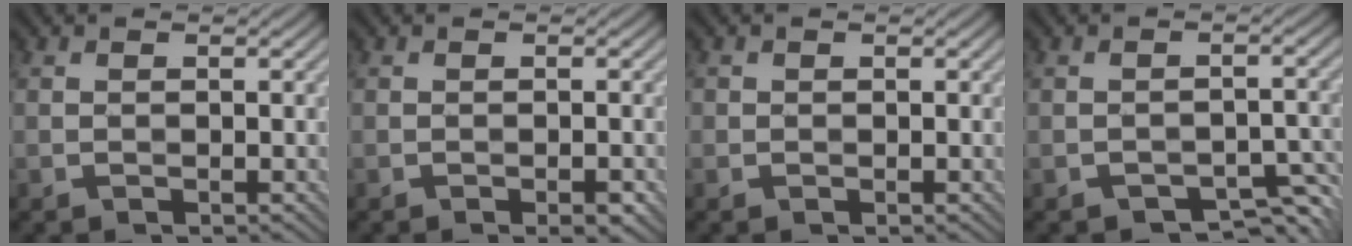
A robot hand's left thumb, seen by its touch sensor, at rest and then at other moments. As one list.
[{"total": 1.1, "force": [-0.8, 0.2, 0.7], "torque": [-0.012, 0.002, -0.013]}, {"total": 0.7, "force": [0.2, 0.6, 0.0], "torque": [0.000, -0.001, 0.002]}, {"total": 3.8, "force": [-2.9, 1.4, 2.0], "torque": [-0.023, 0.000, -0.036]}]